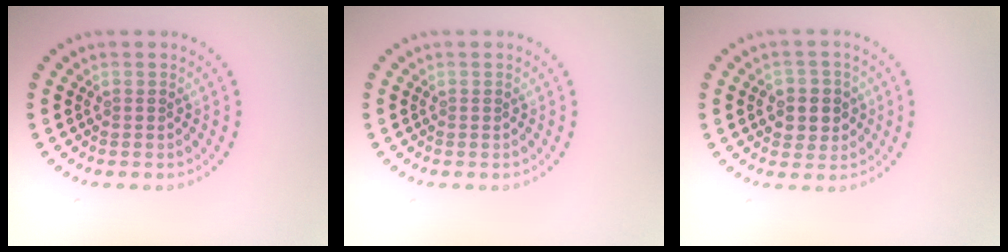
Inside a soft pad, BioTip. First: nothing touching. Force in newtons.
{"total": 0.0}
{"total": 3.1, "press": 3.0, "slide": 0.8}